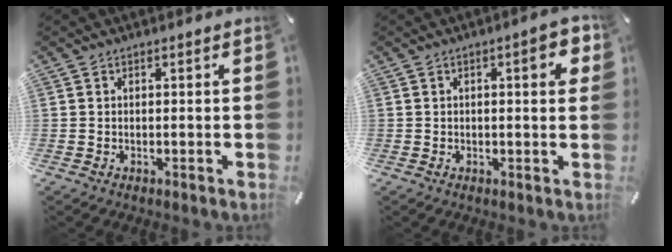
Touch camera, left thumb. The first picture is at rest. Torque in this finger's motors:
{"motor_torque": [0.60, 0.53, 0.36, 0.10, 0.06]}